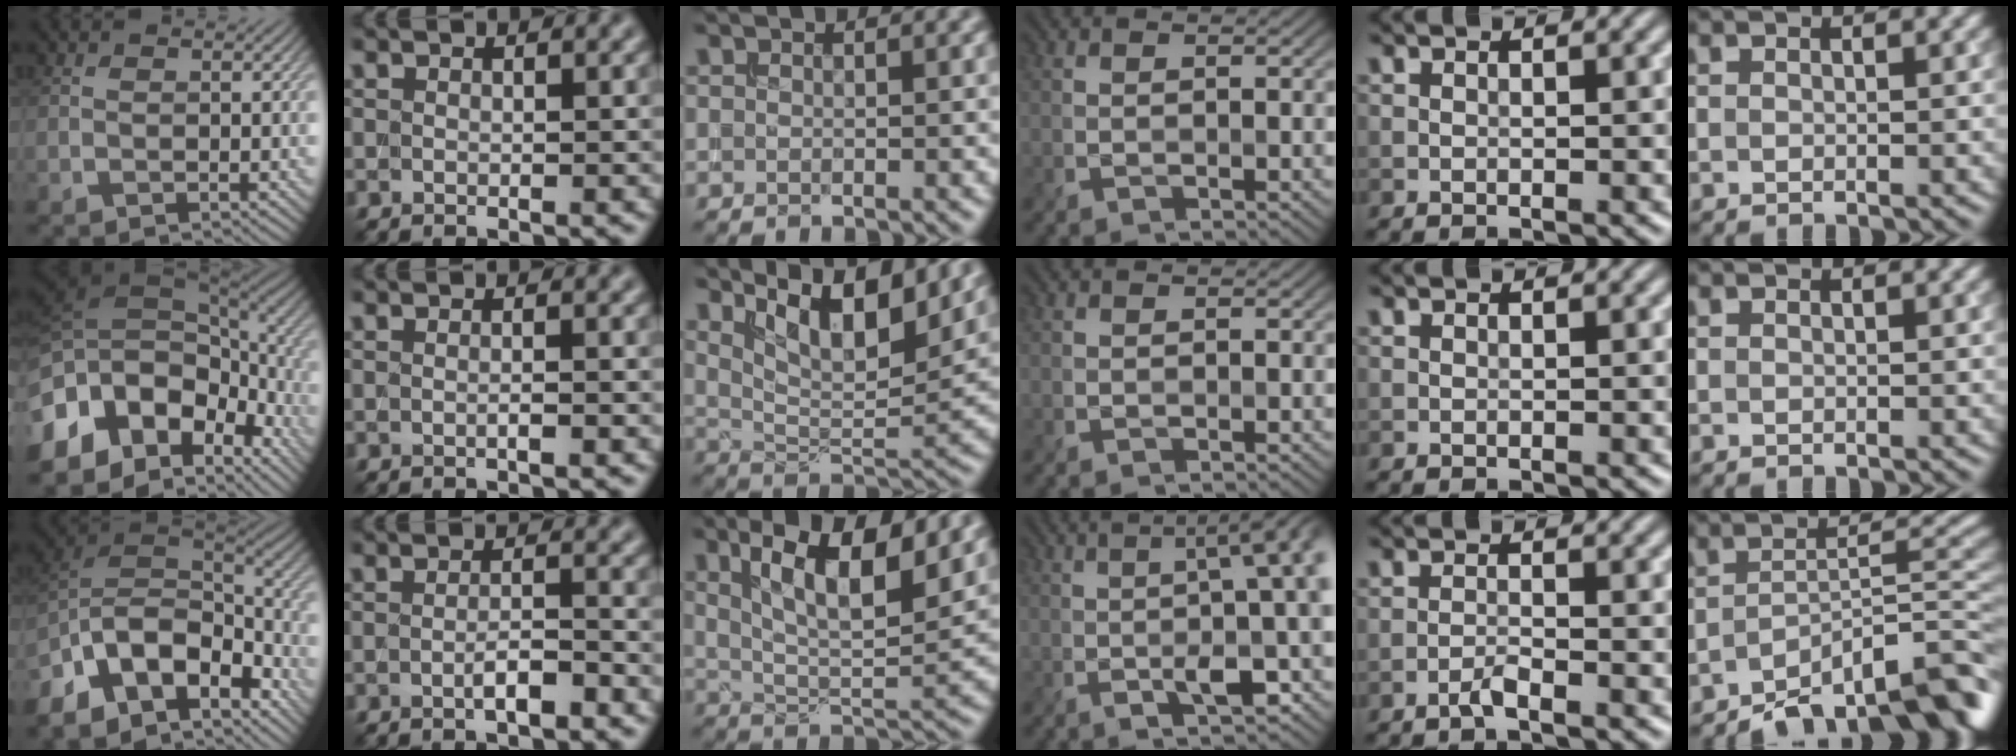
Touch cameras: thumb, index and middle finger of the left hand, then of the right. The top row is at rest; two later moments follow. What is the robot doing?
{"motion": "extract", "object": "backpack"}